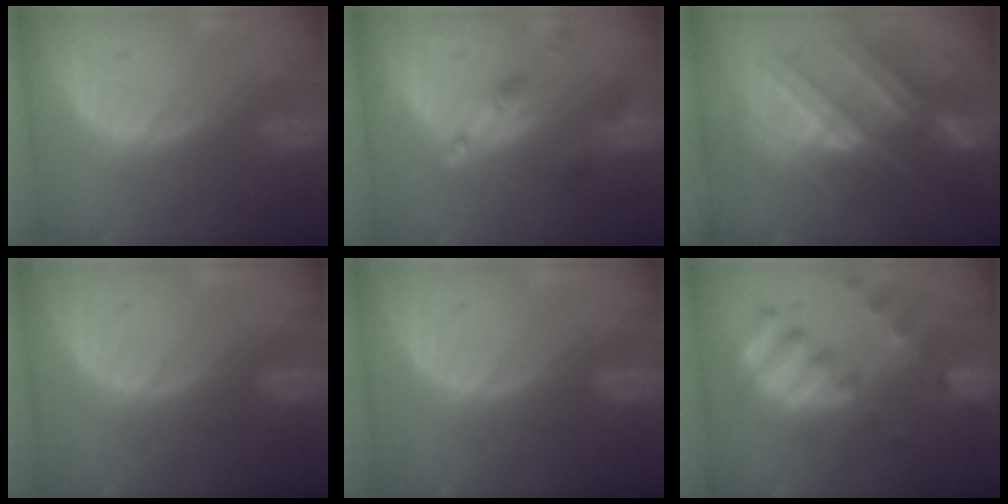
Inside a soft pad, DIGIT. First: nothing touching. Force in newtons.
{"total": 5.2, "press": 4.8, "slide": 1.8}
{"total": 9.4, "press": 9.3, "slide": 1.6}
{"total": 1.2, "press": 1.1, "slide": 0.4}
{"total": 1.2, "press": 1.1, "slide": 0.4}
{"total": 10.0, "press": 8.9, "slide": 4.6}